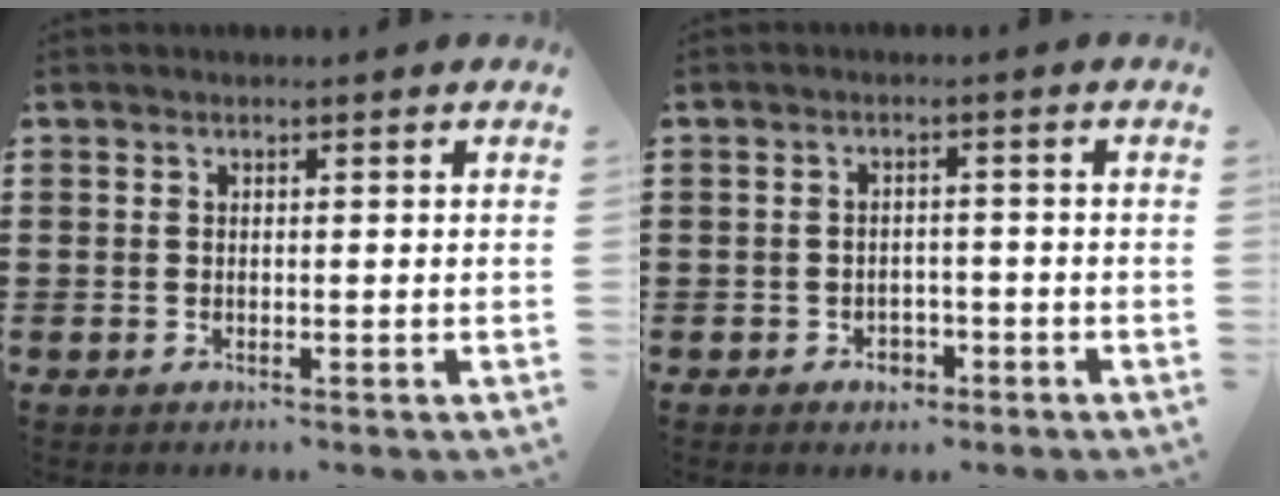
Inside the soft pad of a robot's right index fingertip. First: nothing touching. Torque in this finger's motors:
{"motor_torque": [-0.06, -0.05, 0.00, 0.00]}